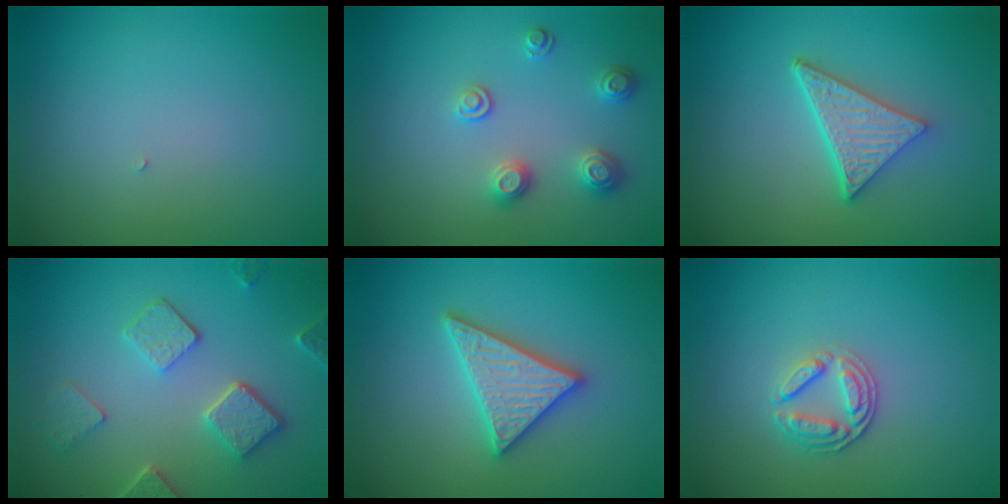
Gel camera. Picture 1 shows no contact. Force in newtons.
{"total": 2.4, "press": 2.4, "slide": 0.4}
{"total": 5.3, "press": 3.9, "slide": 3.6}
{"total": 4.9, "press": 3.8, "slide": 3.1}
{"total": 5.0, "press": 5.0, "slide": 0.6}
{"total": 2.6, "press": 2.4, "slide": 1.0}